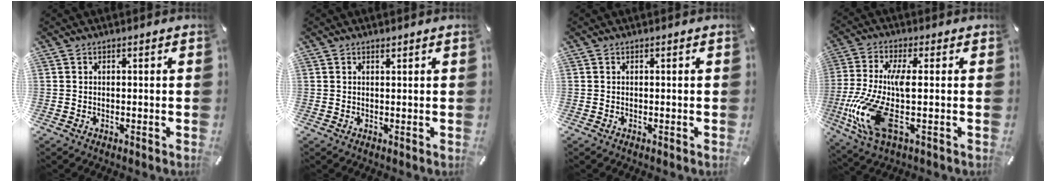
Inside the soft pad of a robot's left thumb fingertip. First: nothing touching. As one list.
[{"total": 0.5, "force": [0.4, 0.2, 0.2], "torque": [-0.005, -0.001, 0.008]}, {"total": 0.0}, {"total": 13.3, "force": [-1.5, 3.4, 12.8], "torque": [-0.300, -0.026, -0.037]}]